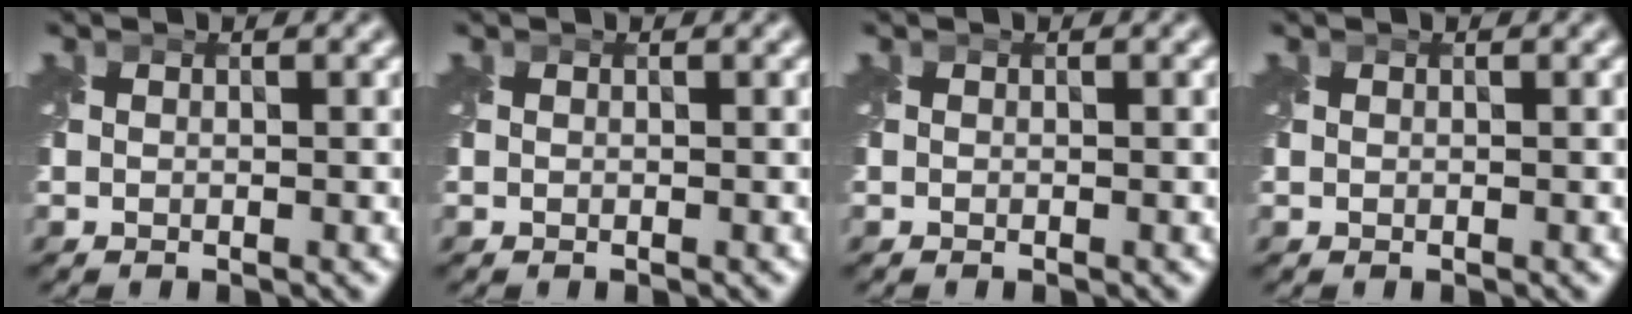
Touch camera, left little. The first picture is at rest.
{"total": 0.0}
{"total": 0.0}
{"total": 0.0}